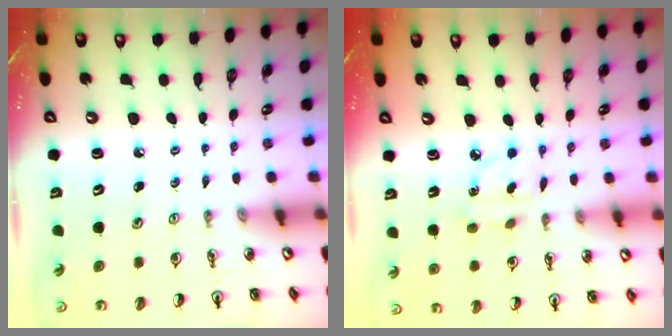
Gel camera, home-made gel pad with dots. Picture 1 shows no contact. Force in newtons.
{"total": 2.9, "press": 2.8, "slide": 0.5}